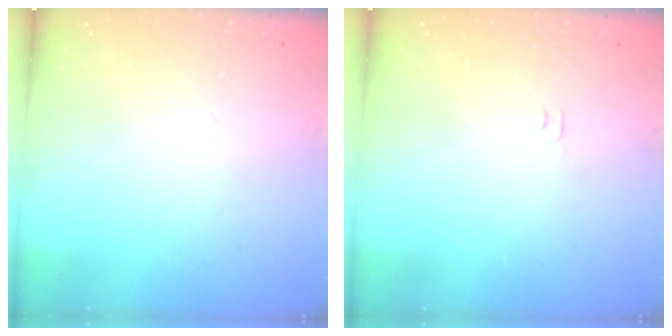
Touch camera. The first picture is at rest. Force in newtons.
{"total": 5.4, "press": 5.4, "slide": 0.8}